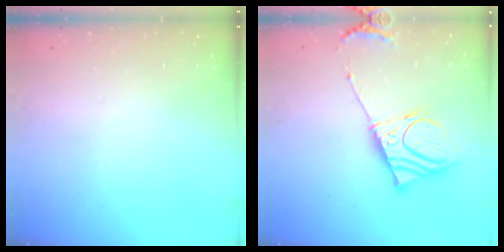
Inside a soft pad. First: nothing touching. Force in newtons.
{"total": 13.0, "press": 12.7, "slide": 2.6}